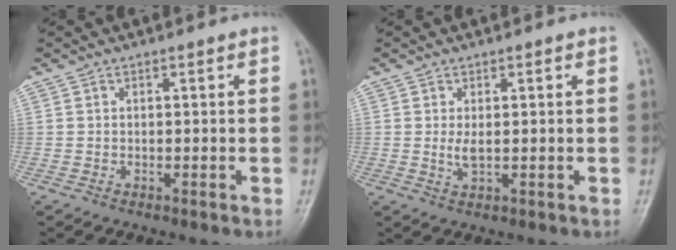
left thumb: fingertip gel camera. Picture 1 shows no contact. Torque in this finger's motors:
{"motor_torque": [0.03, 0.11, 0.04, -0.01, 0.01]}